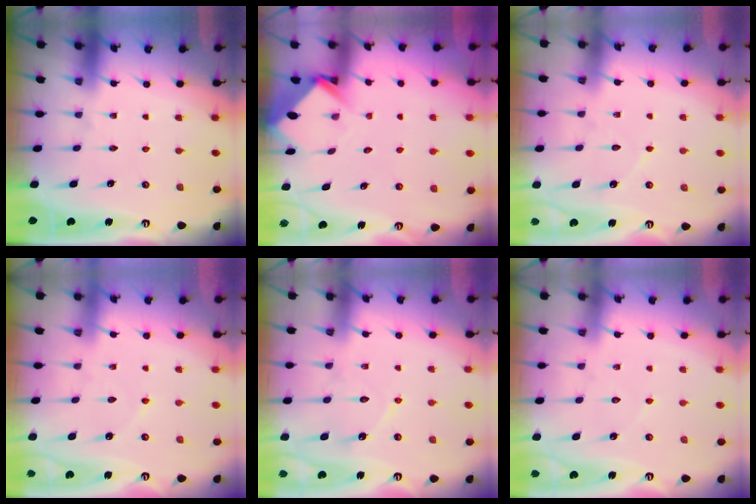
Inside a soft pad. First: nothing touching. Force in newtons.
{"total": 3.8, "press": 3.8, "slide": 0.2}
{"total": 5.3, "press": 5.3, "slide": 0.5}
{"total": 2.9, "press": 2.9, "slide": 0.4}
{"total": 8.8, "press": 8.8, "slide": 0.7}
{"total": 4.1, "press": 4.1, "slide": 0.5}